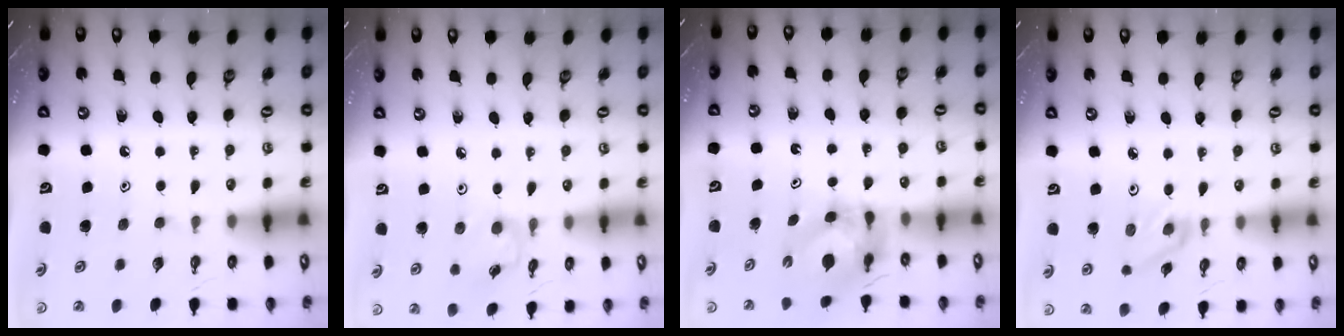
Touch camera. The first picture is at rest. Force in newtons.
{"total": 3.7, "press": 3.7, "slide": 0.4}
{"total": 5.4, "press": 5.4, "slide": 0.3}
{"total": 2.2, "press": 2.2, "slide": 0.3}